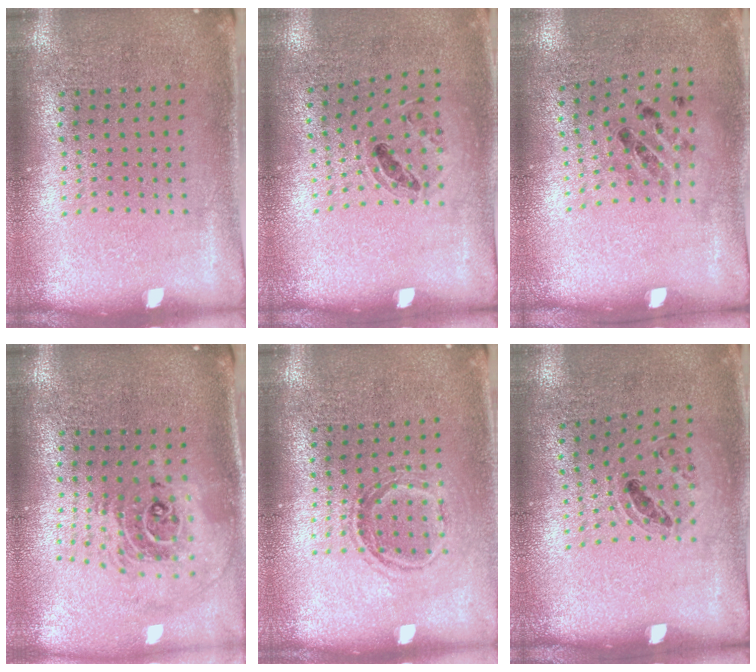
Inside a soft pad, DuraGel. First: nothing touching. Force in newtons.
{"total": 1.0, "press": 0.9, "slide": 0.4}
{"total": 1.3, "press": 0.8, "slide": 1.1}
{"total": 2.3, "press": 1.8, "slide": 1.5}
{"total": 1.2, "press": 1.1, "slide": 0.6}
{"total": 1.0, "press": 0.9, "slide": 0.4}